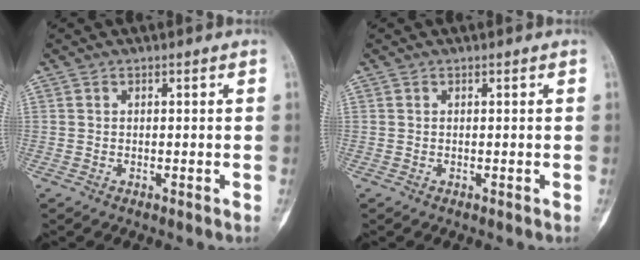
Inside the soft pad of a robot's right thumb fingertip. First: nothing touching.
{"total": 0.0}